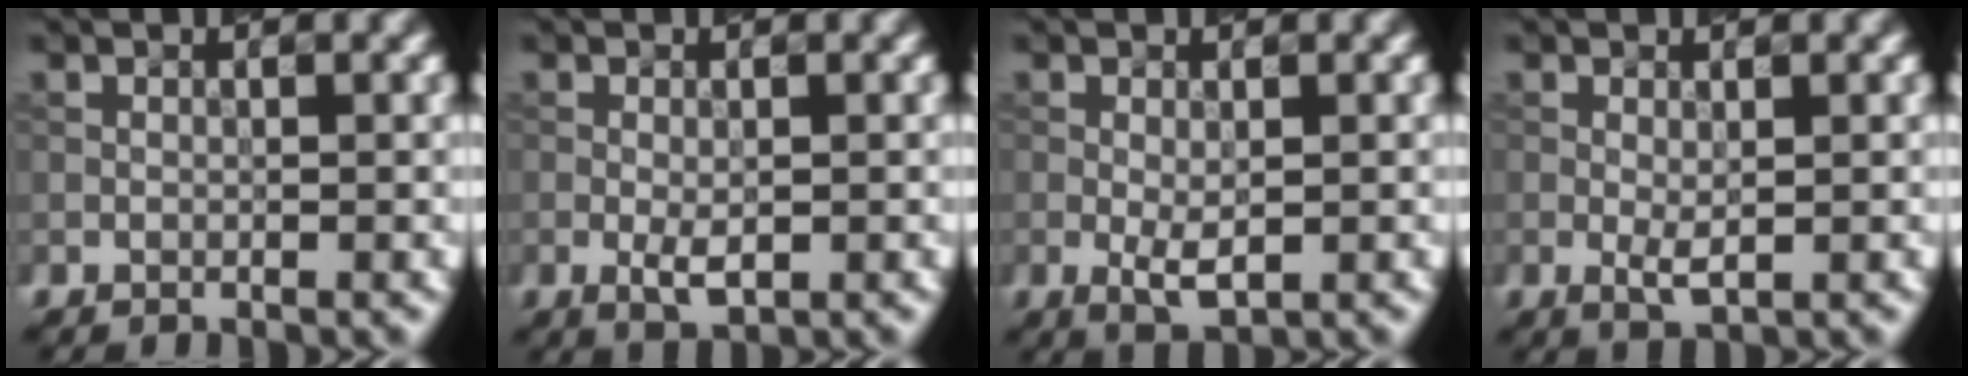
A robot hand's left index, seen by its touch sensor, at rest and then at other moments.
{"total": 2.1, "force": [-0.5, 0.9, 1.8], "torque": [-0.036, -0.005, -0.006]}
{"total": 2.3, "force": [-0.3, 0.9, 2.1], "torque": [-0.041, -0.006, -0.002]}
{"total": 1.6, "force": [0.0, 0.5, 1.5], "torque": [-0.031, -0.004, -0.001]}